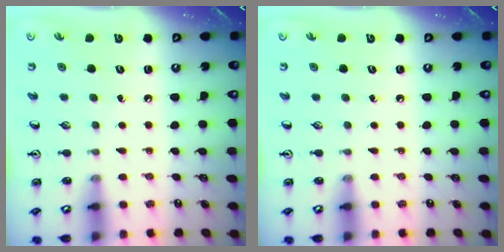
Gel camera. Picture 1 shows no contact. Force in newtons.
{"total": 0.0}